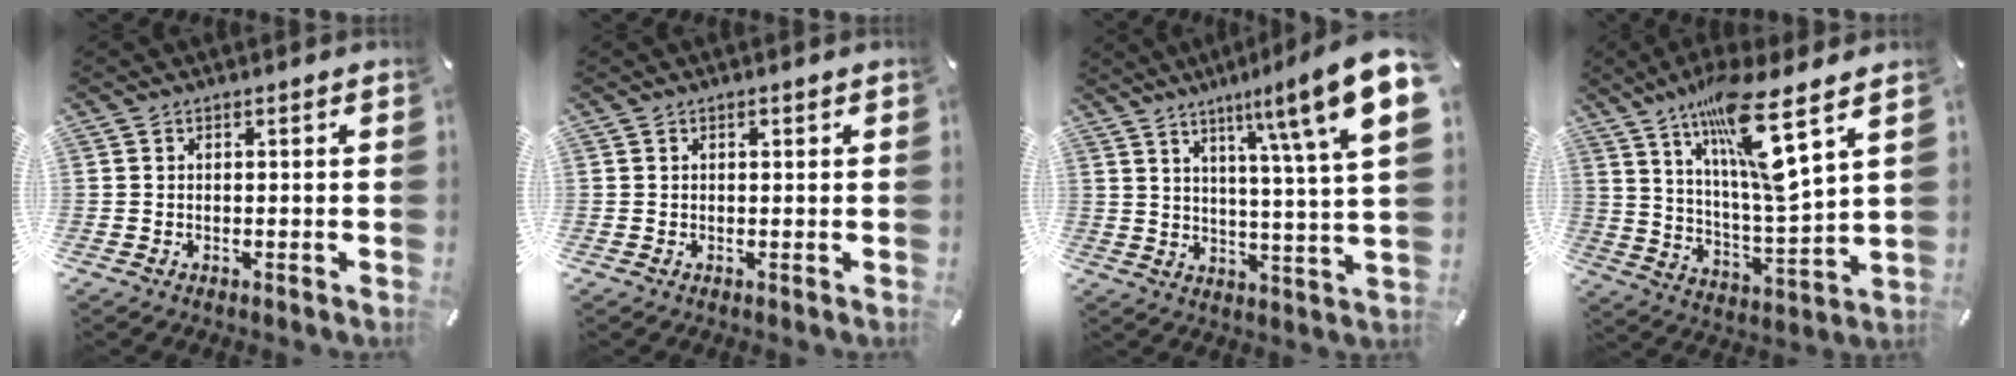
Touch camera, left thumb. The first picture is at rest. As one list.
[{"total": 0.6, "force": [0.2, 0.3, 0.4], "torque": [-0.009, 0.001, 0.004]}, {"total": 16.1, "force": [8.4, 2.1, 13.6], "torque": [-0.202, -0.054, 0.117]}, {"total": 17.3, "force": [11.0, 2.1, 13.2], "torque": [-0.253, -0.066, 0.170]}]